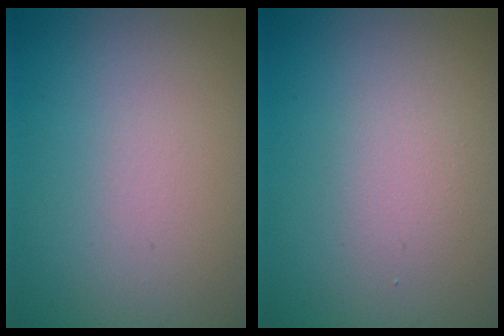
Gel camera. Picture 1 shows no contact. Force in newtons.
{"total": 1.6, "press": 1.6, "slide": 0.1}